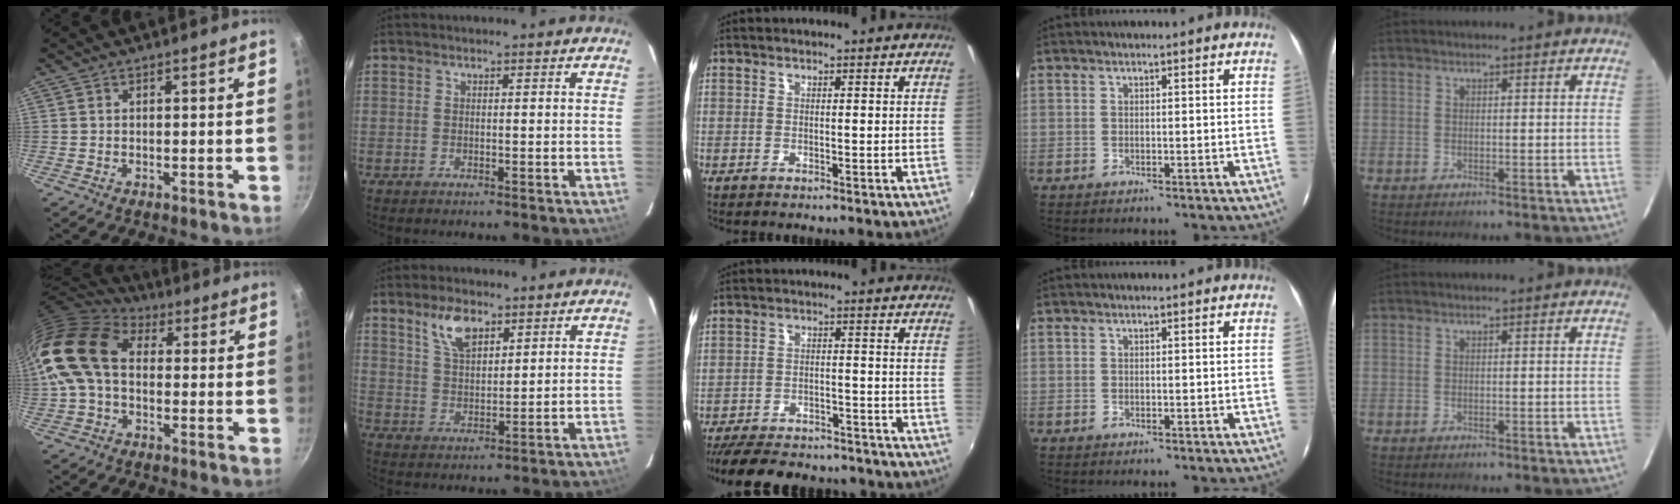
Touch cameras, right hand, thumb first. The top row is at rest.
{"thumb": {"total": 15.6, "force": [1.2, 11.0, 11.0], "torque": [-0.200, 0.025, 0.004]}, "index": {"total": 7.5, "force": [4.5, 3.5, 4.8], "torque": [-0.087, 0.011, 0.088]}, "middle": {"total": 21.2, "force": [-18.2, 7.0, 8.2], "torque": [-0.177, 0.002, -0.241]}}